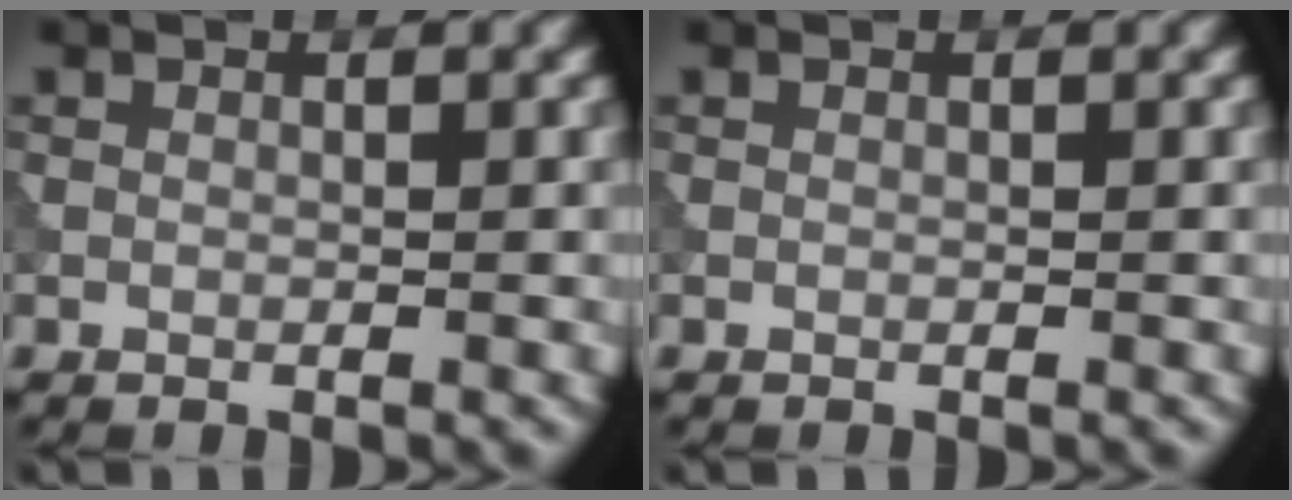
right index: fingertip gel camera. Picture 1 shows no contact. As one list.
[{"total": 0.0}]